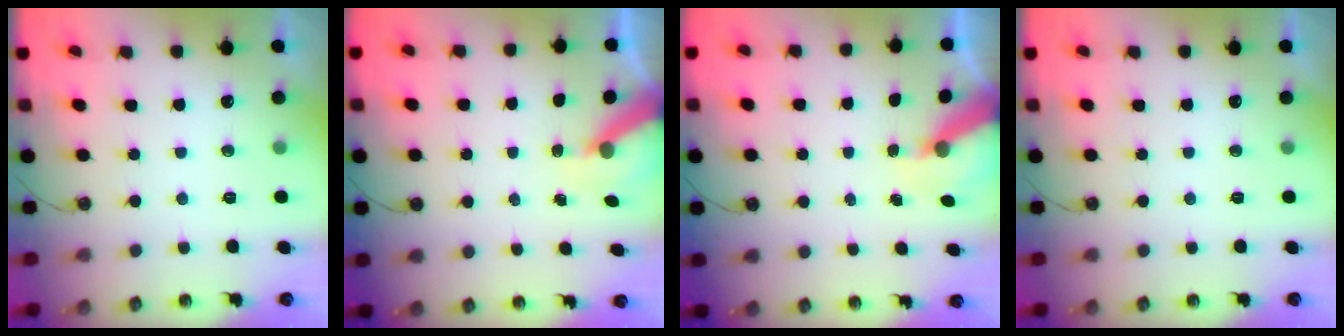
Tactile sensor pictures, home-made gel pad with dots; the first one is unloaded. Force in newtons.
{"total": 6.7, "press": 6.7, "slide": 0.7}
{"total": 7.7, "press": 7.7, "slide": 0.7}
{"total": 0.0}